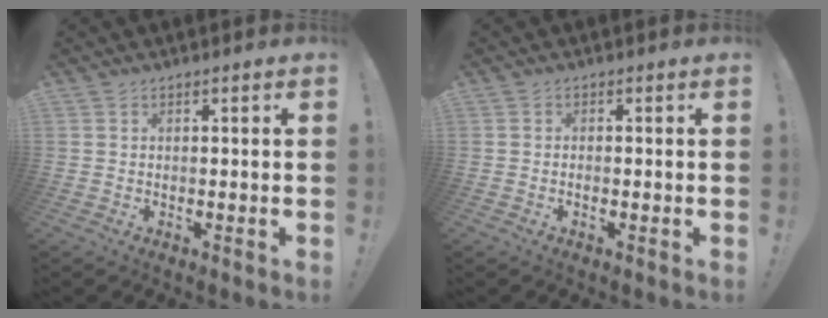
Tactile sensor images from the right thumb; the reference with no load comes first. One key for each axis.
{"total": 1.0, "fx": -0.7, "fy": 0.2, "fz": 0.6, "tx": -0.021, "ty": 0.004, "tz": -0.010}